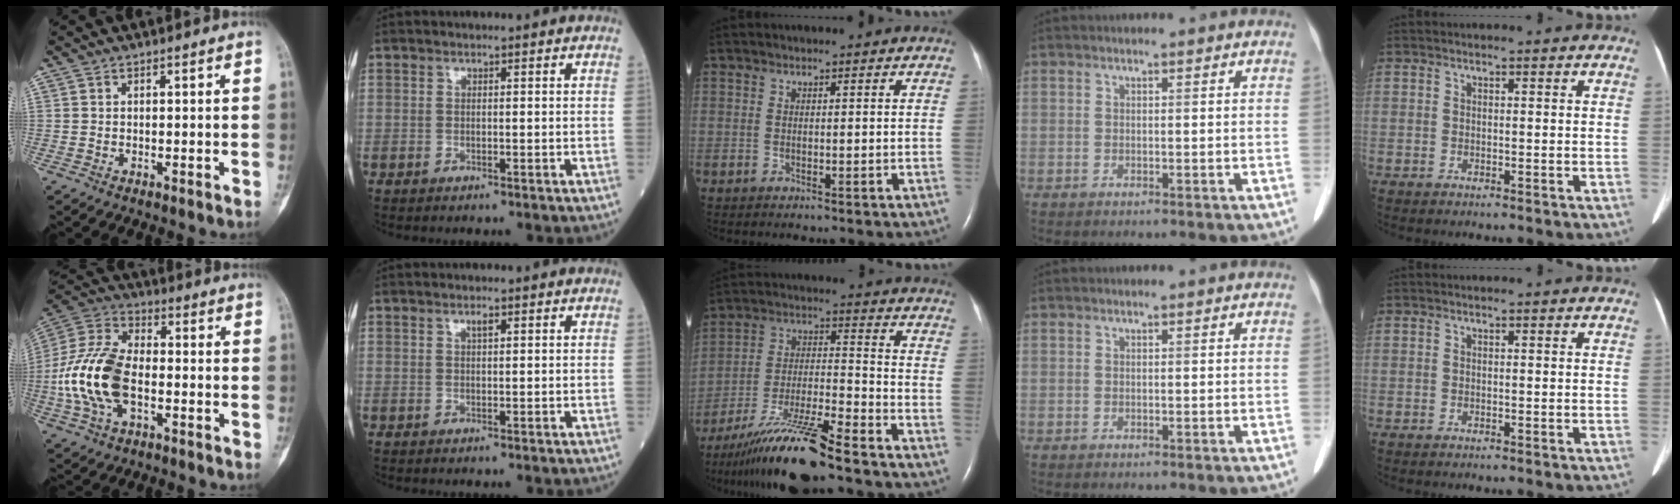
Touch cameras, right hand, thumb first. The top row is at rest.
{"thumb": {"total": 15.9, "force": [-3.2, 9.0, 12.8], "torque": [-0.273, 0.025, -0.061]}, "index": {"total": 0.9, "force": [0.7, 0.1, 0.6], "torque": [-0.017, 0.002, 0.012]}, "middle": {"total": 15.3, "force": [-12.5, 0.5, 8.9], "torque": [-0.181, -0.020, -0.225]}}